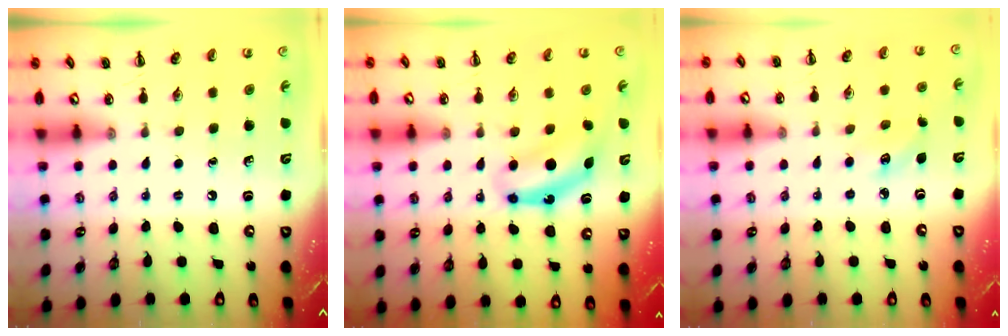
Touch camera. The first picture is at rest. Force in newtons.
{"total": 7.3, "press": 7.3, "slide": 0.3}
{"total": 3.2, "press": 3.1, "slide": 0.8}